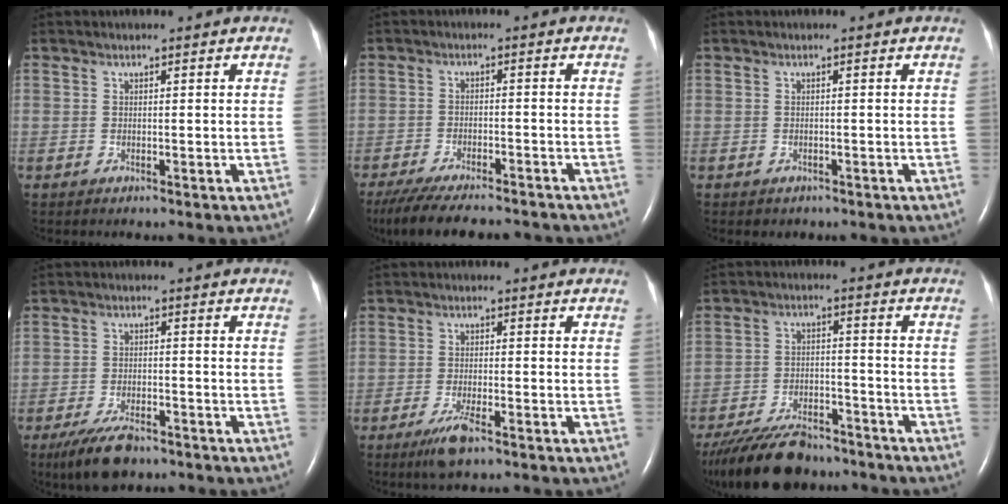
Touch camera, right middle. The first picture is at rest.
{"total": 15.1, "force": [-13.2, 3.0, 6.6], "torque": [-0.141, -0.025, -0.190]}
{"total": 1.1, "force": [-0.7, 0.8, 0.1], "torque": [-0.007, 0.002, -0.006]}
{"total": 6.9, "force": [-5.1, 2.5, 3.8], "torque": [-0.078, -0.009, -0.087]}
{"total": 4.2, "force": [-2.7, 0.7, 3.1], "torque": [-0.072, -0.009, -0.049]}
{"total": 14.6, "force": [-12.5, 4.4, 6.1], "torque": [-0.121, -0.011, -0.199]}